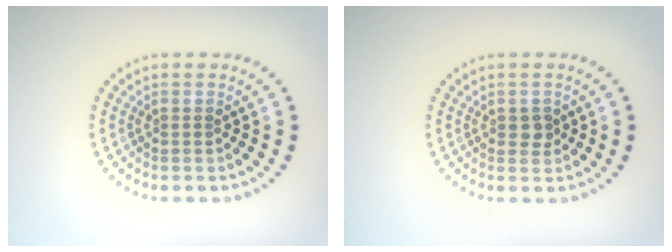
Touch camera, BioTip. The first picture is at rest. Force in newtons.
{"total": 1.3, "press": 1.3, "slide": 0.2}